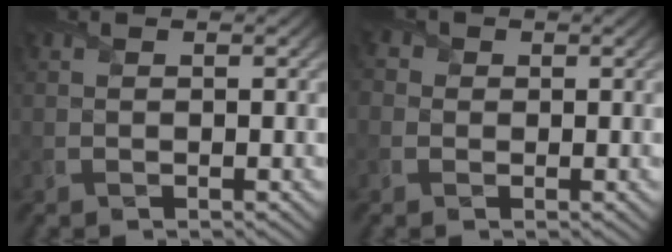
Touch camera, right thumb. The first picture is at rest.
{"total": 2.0, "force": [0.3, 1.8, 0.7], "torque": [-0.027, 0.004, -0.004]}